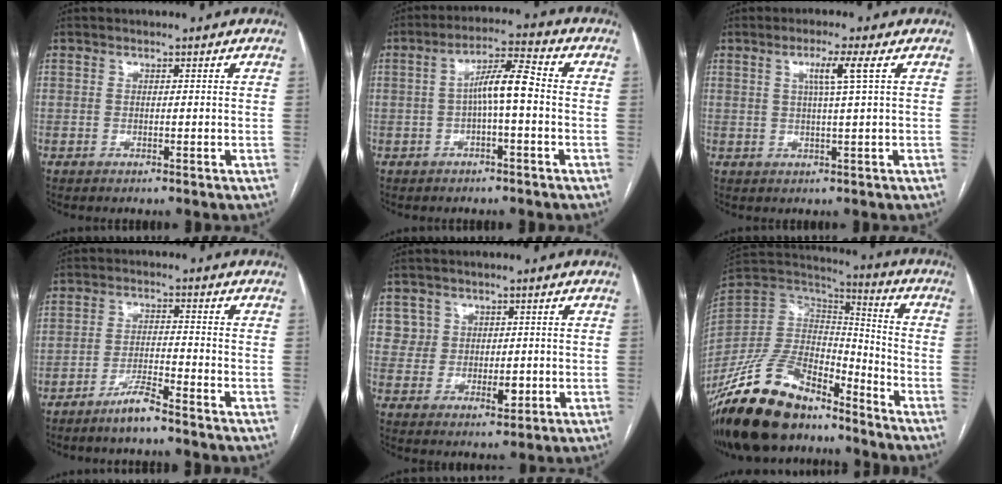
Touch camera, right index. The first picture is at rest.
{"total": 6.5, "force": [-0.5, 0.8, 6.4], "torque": [-0.113, 0.021, -0.010]}
{"total": 3.9, "force": [1.3, -0.8, 3.6], "torque": [-0.068, 0.000, 0.023]}
{"total": 4.3, "force": [-3.6, 0.0, 2.4], "torque": [-0.046, -0.007, -0.071]}
{"total": 4.6, "force": [1.0, 4.4, 1.2], "torque": [-0.008, 0.001, 0.020]}
{"total": 21.5, "force": [-16.6, 8.2, 10.9], "torque": [-0.240, 0.006, -0.307]}